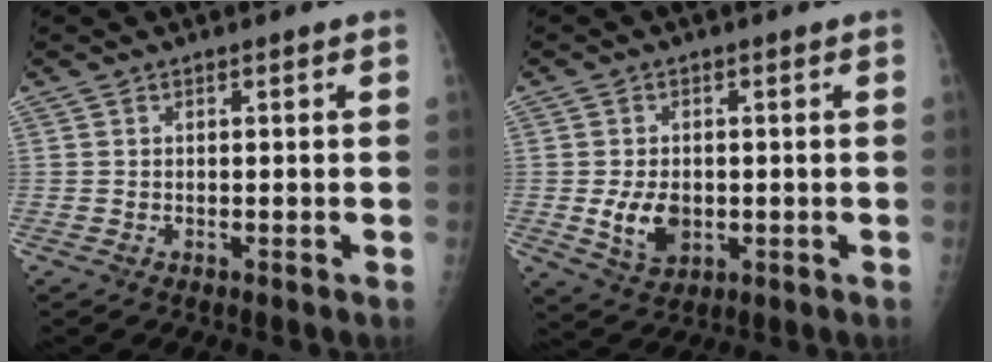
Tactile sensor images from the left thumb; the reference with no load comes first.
{"total": 6.3, "force": [-0.7, 4.5, 4.4], "torque": [-0.061, -0.006, -0.001]}